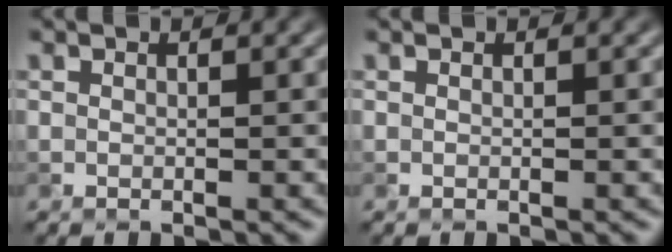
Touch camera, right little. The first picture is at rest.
{"total": 0.0}